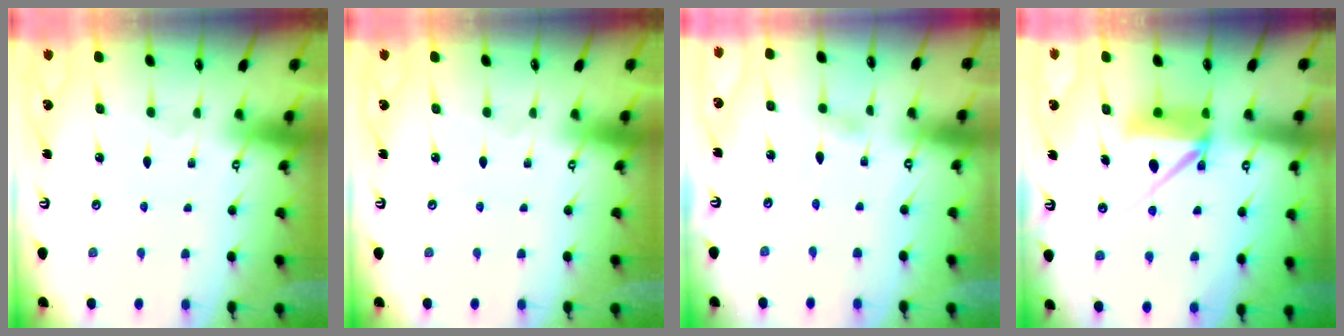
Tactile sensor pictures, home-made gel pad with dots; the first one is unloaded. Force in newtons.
{"total": 0.0}
{"total": 1.4, "press": 1.4, "slide": 0.2}
{"total": 9.6, "press": 9.5, "slide": 0.9}